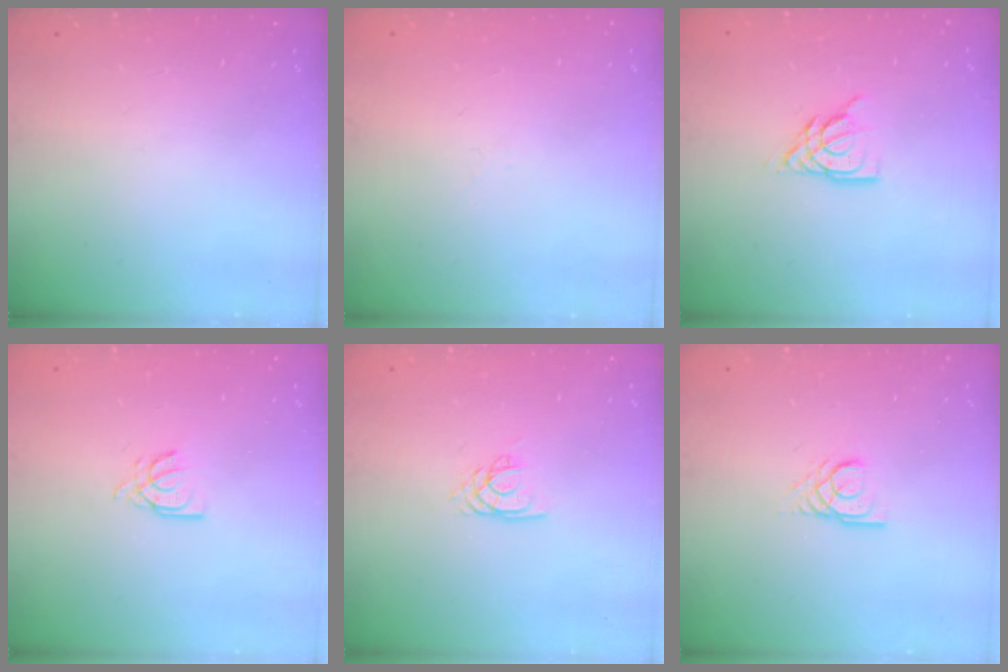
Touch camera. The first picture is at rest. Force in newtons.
{"total": 2.0, "press": 1.9, "slide": 0.5}
{"total": 10.2, "press": 10.1, "slide": 1.4}
{"total": 5.0, "press": 5.0, "slide": 0.4}
{"total": 2.1, "press": 2.1, "slide": 0.1}
{"total": 3.1, "press": 3.1, "slide": 0.1}